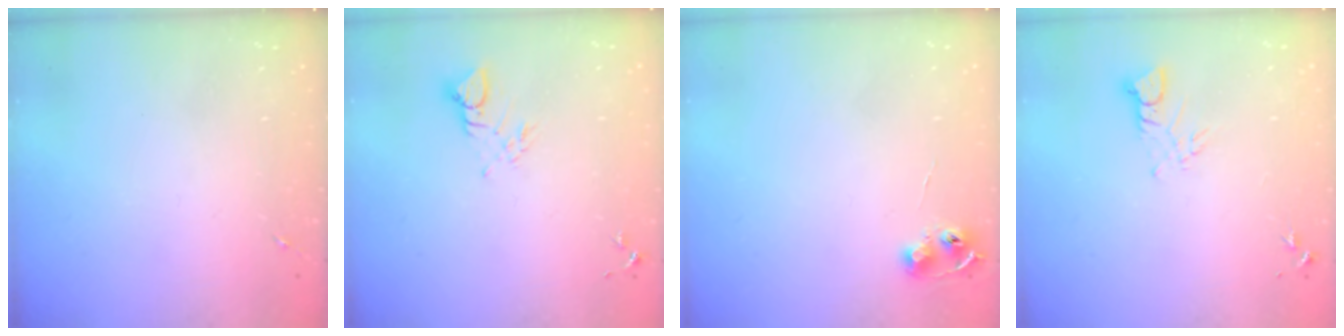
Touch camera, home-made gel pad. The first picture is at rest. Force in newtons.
{"total": 4.8, "press": 4.8, "slide": 0.2}
{"total": 6.4, "press": 6.4, "slide": 0.7}
{"total": 3.9, "press": 3.9, "slide": 0.4}